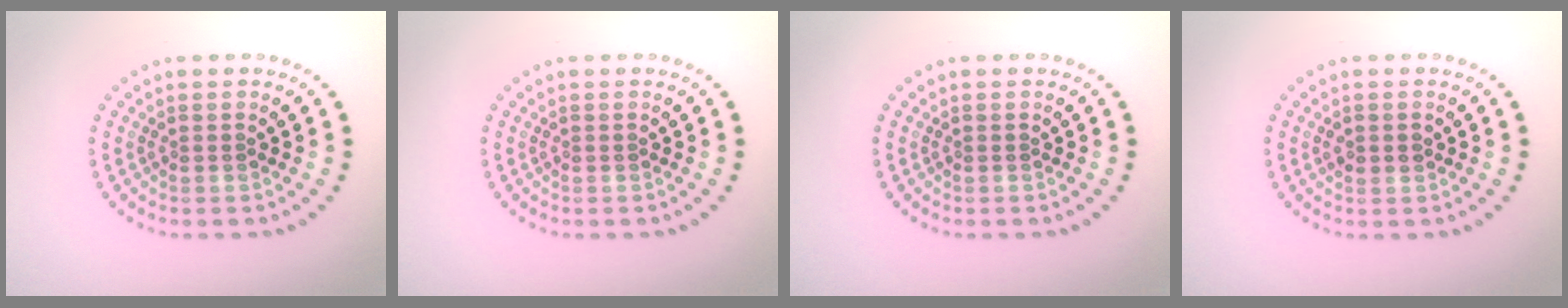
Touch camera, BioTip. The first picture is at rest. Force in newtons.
{"total": 0.0}
{"total": 0.0}
{"total": 1.1, "press": 1.1, "slide": 0.3}